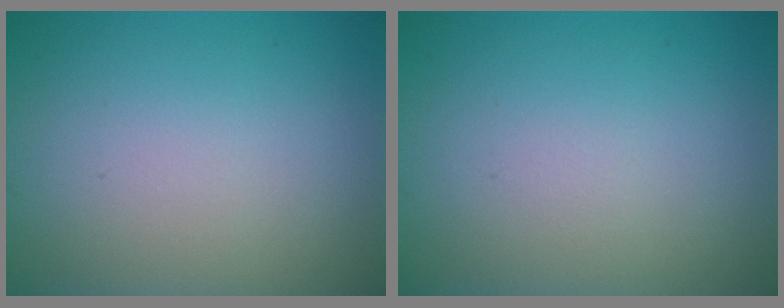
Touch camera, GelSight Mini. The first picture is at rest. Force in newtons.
{"total": 0.0}